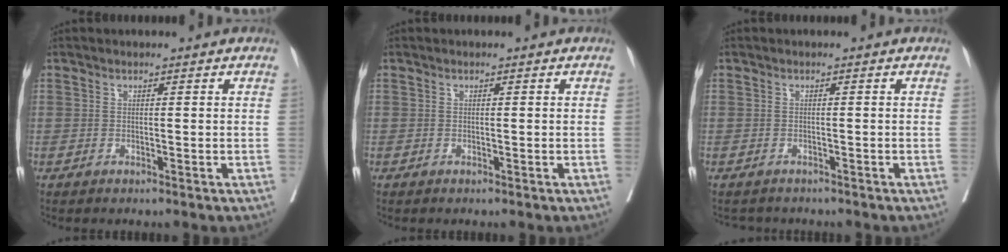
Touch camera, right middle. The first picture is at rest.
{"total": 0.0}
{"total": 2.2, "force": [-2.0, 0.9, -0.1], "torque": [-0.001, -0.003, -0.032]}